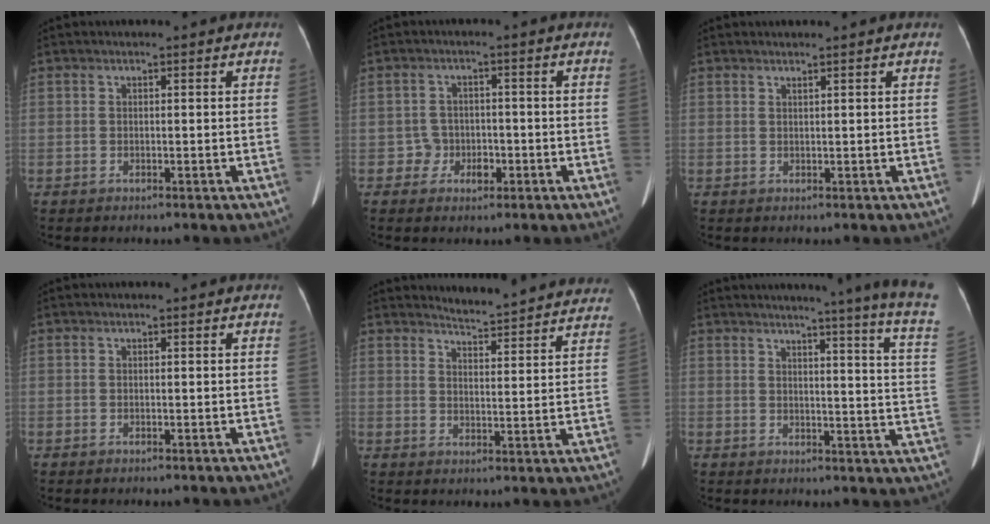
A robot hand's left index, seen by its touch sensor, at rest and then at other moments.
{"total": 3.0, "force": [-1.2, 2.8, 0.3], "torque": [0.004, 0.009, -0.019]}
{"total": 0.7, "force": [0.6, -0.3, 0.3], "torque": [-0.021, -0.006, 0.015]}
{"total": 0.0}
{"total": 15.3, "force": [15.0, 1.0, 2.9], "torque": [-0.030, -0.051, 0.165]}
{"total": 19.0, "force": [16.5, -2.5, 9.2], "torque": [-0.129, -0.102, 0.175]}